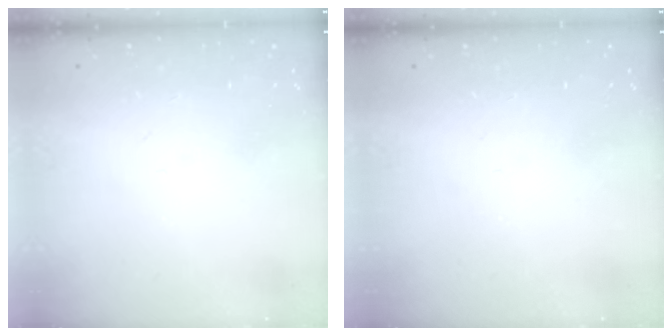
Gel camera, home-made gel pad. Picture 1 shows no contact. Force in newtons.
{"total": 0.0}